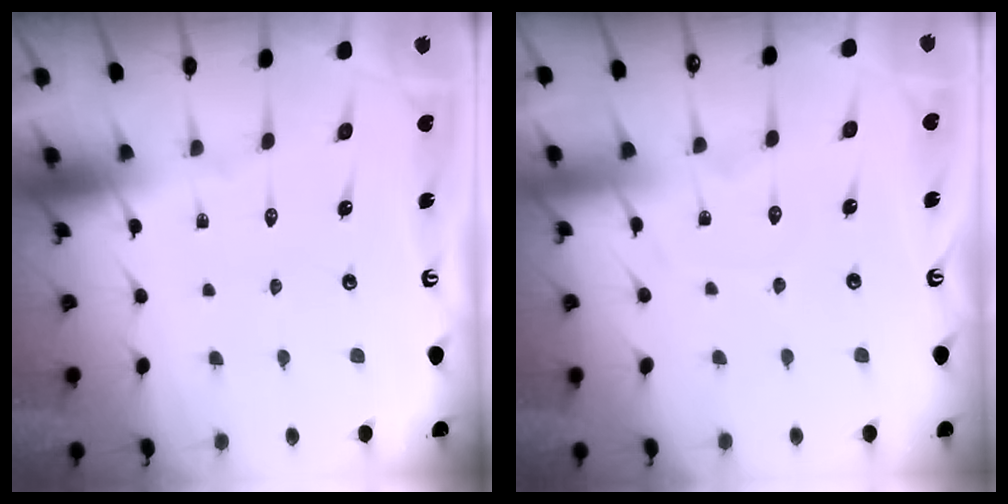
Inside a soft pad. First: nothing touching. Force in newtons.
{"total": 4.0, "press": 4.0, "slide": 0.5}